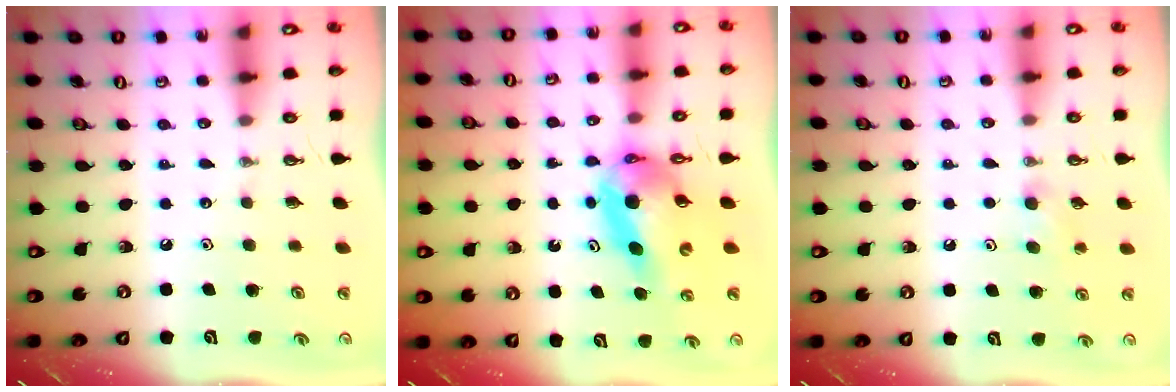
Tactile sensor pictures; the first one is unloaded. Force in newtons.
{"total": 9.6, "press": 9.5, "slide": 0.9}
{"total": 6.9, "press": 1.9, "slide": 6.7}